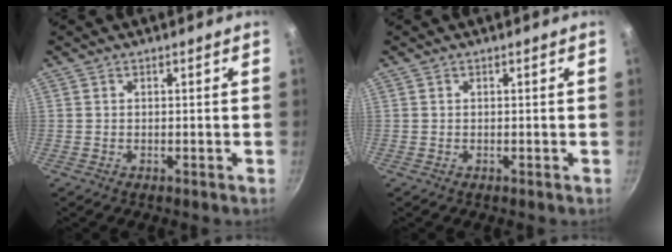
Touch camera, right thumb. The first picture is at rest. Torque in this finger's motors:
{"motor_torque": [-0.01, 0.01, 0.11, 0.13, 0.00]}